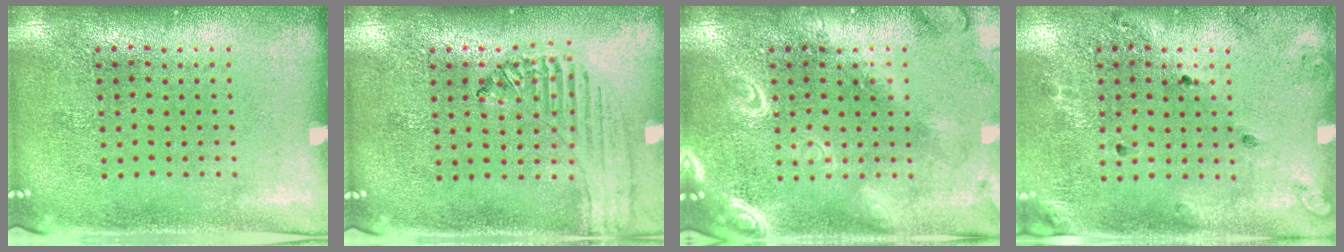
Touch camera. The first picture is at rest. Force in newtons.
{"total": 0.5, "press": 0.5, "slide": 0.2}
{"total": 2.5, "press": 2.5, "slide": 0.2}
{"total": 1.6, "press": 1.3, "slide": 0.9}